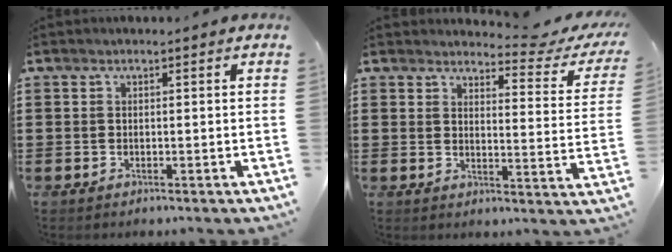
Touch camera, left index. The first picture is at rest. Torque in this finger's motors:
{"motor_torque": [2.14, 0.00, 0.24, 0.01]}